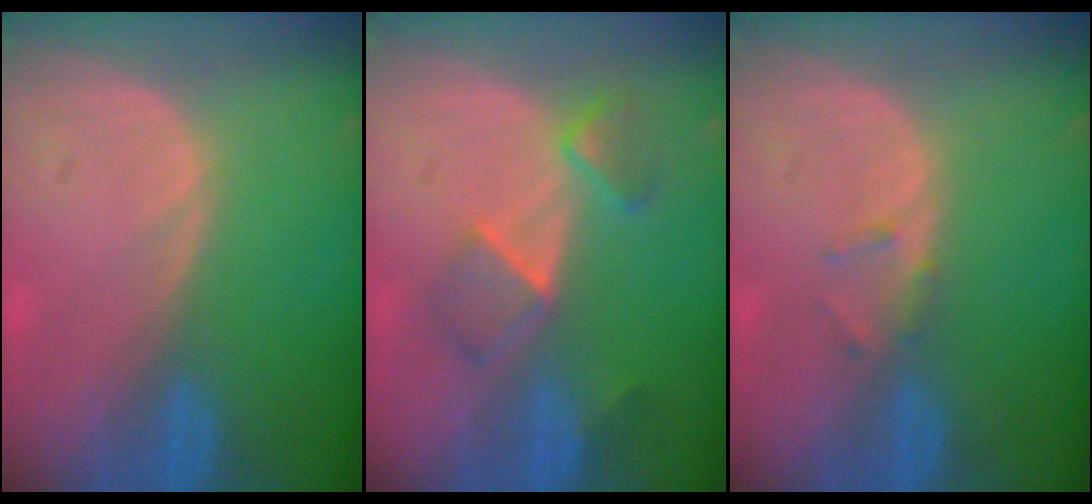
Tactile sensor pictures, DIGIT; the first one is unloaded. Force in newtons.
{"total": 5.4, "press": 5.1, "slide": 2.0}
{"total": 1.3, "press": 1.3, "slide": 0.4}